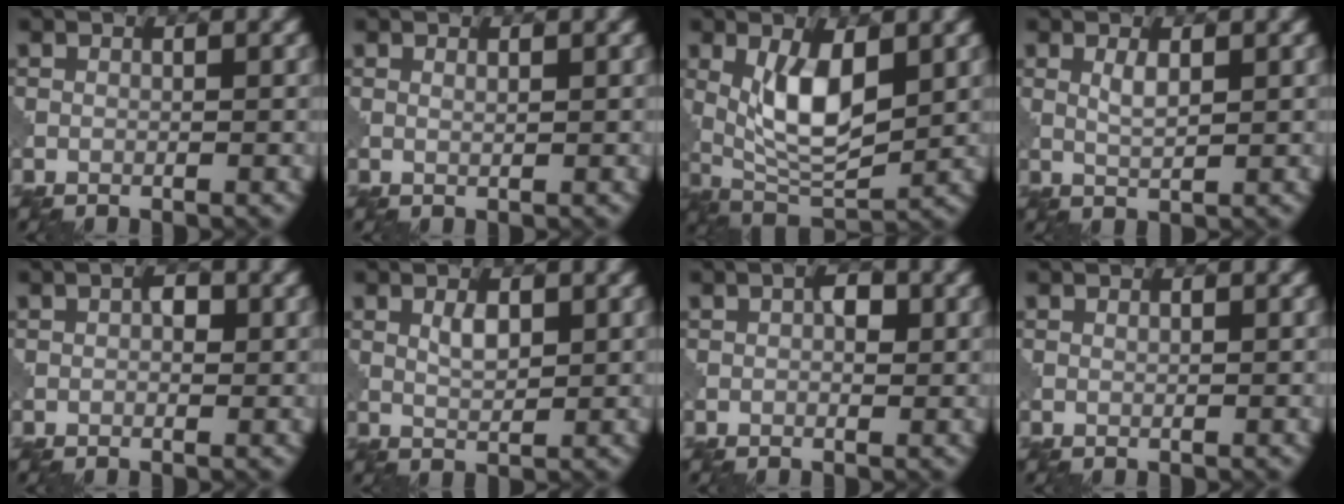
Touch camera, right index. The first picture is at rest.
{"total": 0.6, "force": [0.6, 0.1, 0.3], "torque": [-0.003, -0.003, 0.012]}
{"total": 6.6, "force": [1.7, 2.8, 5.7], "torque": [-0.113, -0.011, 0.034]}
{"total": 1.4, "force": [0.9, 0.3, 1.1], "torque": [-0.025, -0.002, 0.019]}
{"total": 1.5, "force": [0.3, 0.9, 1.2], "torque": [-0.015, -0.001, 0.007]}
{"total": 1.9, "force": [1.1, 0.8, 1.3], "torque": [-0.028, -0.002, 0.025]}
{"total": 1.9, "force": [0.5, 1.1, 1.5], "torque": [-0.019, -0.001, 0.008]}
{"total": 0.6, "force": [0.5, 0.1, 0.3], "torque": [-0.004, -0.004, 0.011]}